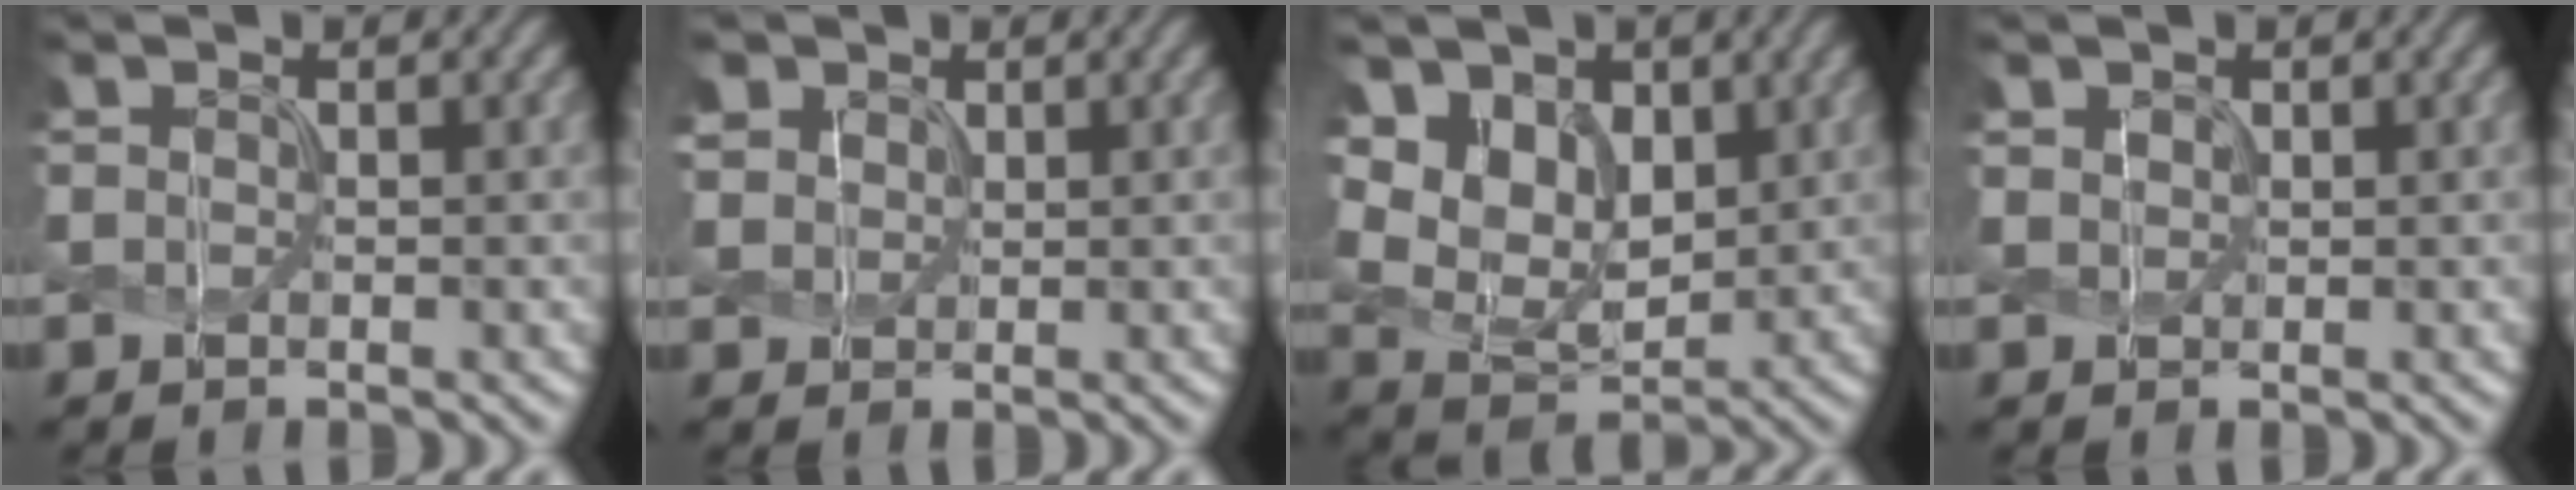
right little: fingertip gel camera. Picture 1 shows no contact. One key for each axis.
{"total": 2.7, "fx": 1.6, "fy": 2.1, "fz": 0.9, "tx": -0.041, "ty": 0.000, "tz": 0.040}
{"total": 7.2, "fx": 3.0, "fy": 5.1, "fz": 4.1, "tx": -0.111, "ty": -0.002, "tz": 0.051}
{"total": 0.8, "fx": 0.5, "fy": 0.6, "fz": 0.1, "tx": -0.005, "ty": -0.002, "tz": 0.014}